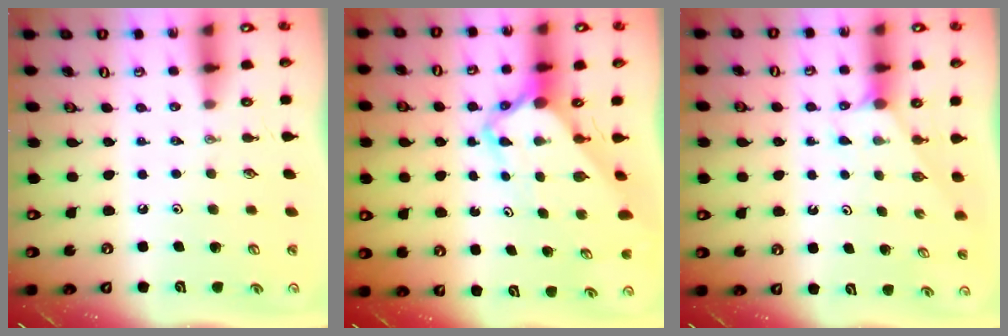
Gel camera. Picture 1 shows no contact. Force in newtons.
{"total": 5.3, "press": 5.3, "slide": 0.4}
{"total": 1.2, "press": 1.2, "slide": 0.2}